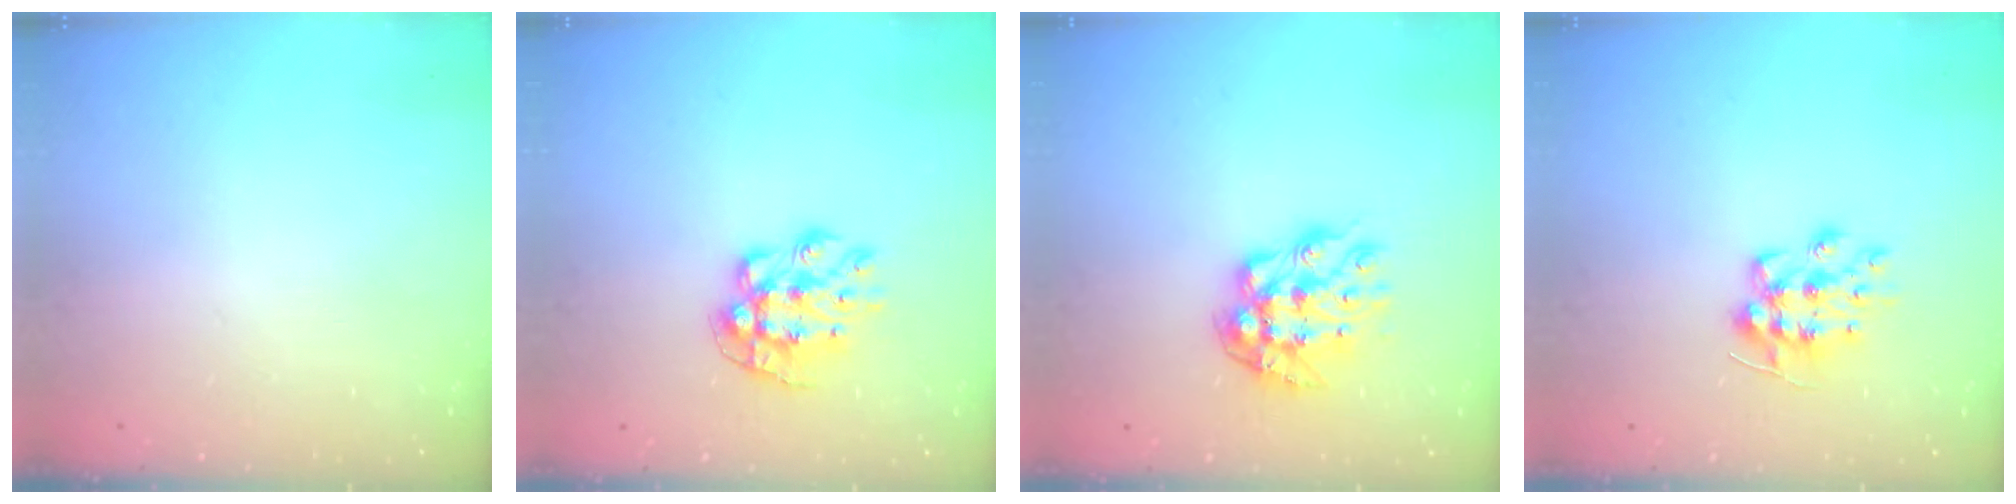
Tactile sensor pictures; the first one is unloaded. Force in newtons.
{"total": 9.4, "press": 9.4, "slide": 0.7}
{"total": 10.9, "press": 10.8, "slide": 0.9}
{"total": 8.9, "press": 8.9, "slide": 0.6}